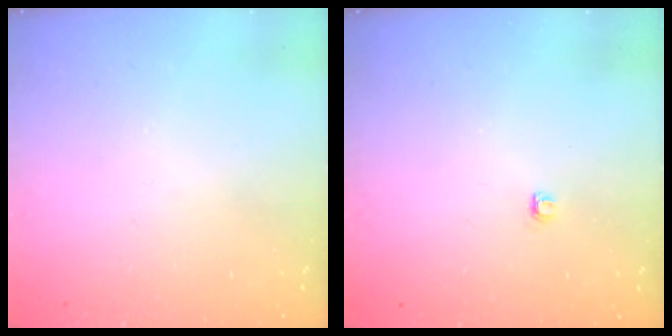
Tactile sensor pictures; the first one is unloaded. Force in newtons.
{"total": 2.8, "press": 2.8, "slide": 0.4}